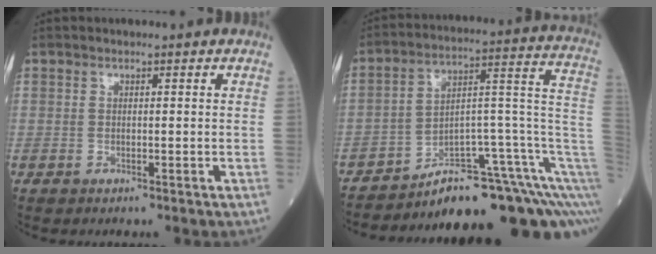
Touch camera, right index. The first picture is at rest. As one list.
[{"total": 17.0, "force": [-10.7, 3.1, 12.8], "torque": [-0.099, 0.076, -0.152]}]